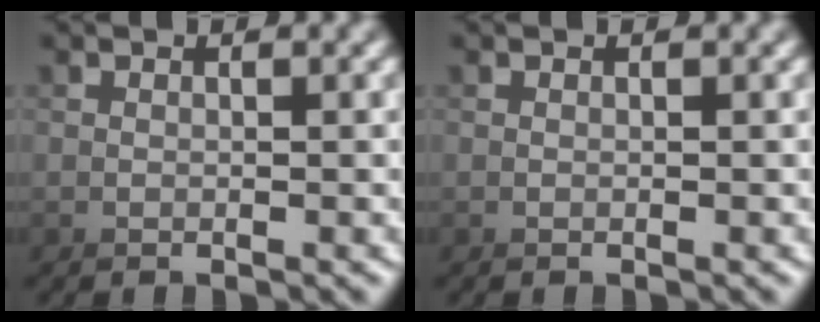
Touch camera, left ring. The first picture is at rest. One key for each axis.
{"total": 0.0}